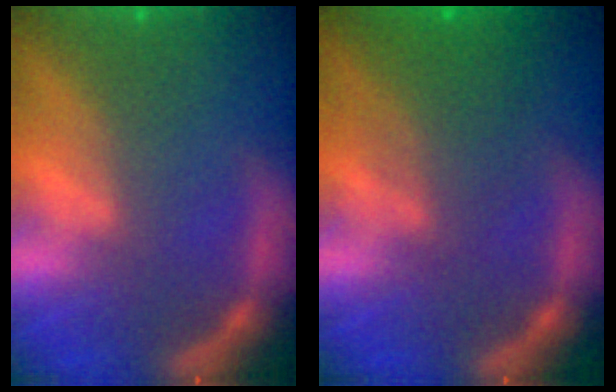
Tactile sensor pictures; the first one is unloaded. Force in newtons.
{"total": 4.1}